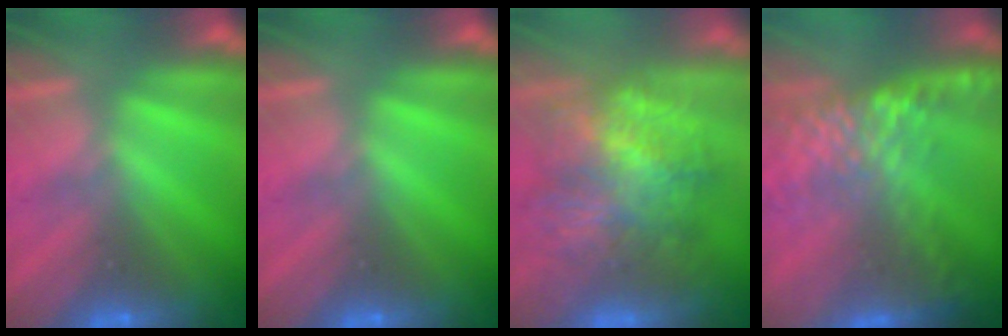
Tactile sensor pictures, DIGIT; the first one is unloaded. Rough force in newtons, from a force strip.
{"total": 0.0}
{"total": 7.5}
{"total": 6.8}